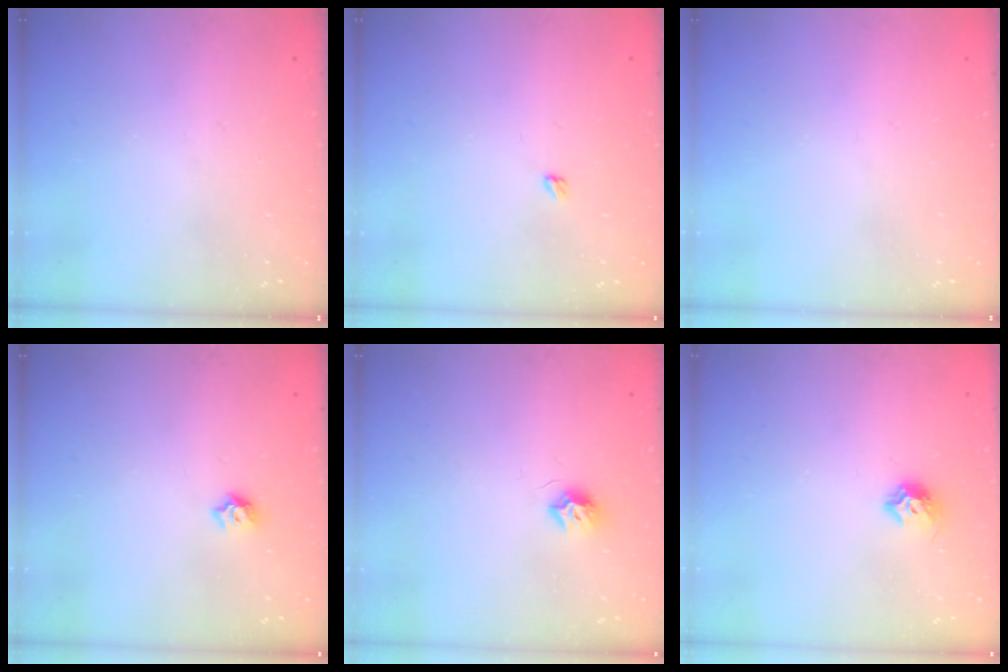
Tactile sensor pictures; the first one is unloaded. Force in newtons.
{"total": 2.4, "press": 2.4, "slide": 0.4}
{"total": 0.0}
{"total": 5.7, "press": 5.6, "slide": 0.7}
{"total": 7.4, "press": 7.4, "slide": 0.1}
{"total": 7.7, "press": 7.7, "slide": 1.0}